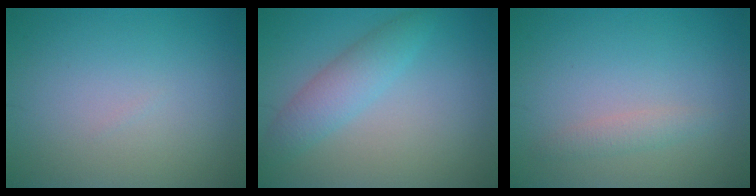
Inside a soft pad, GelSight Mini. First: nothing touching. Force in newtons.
{"total": 2.4, "press": 2.4, "slide": 0.2}
{"total": 1.3, "press": 1.3, "slide": 0.1}